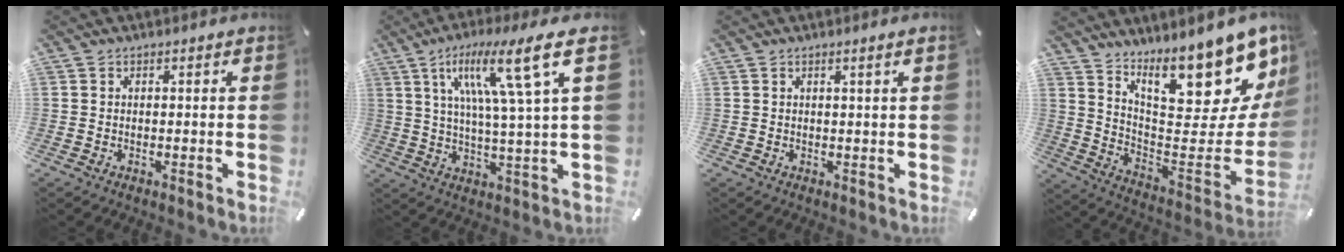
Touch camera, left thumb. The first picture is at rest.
{"total": 18.2, "force": [7.8, 2.5, 16.2], "torque": [-0.279, -0.026, 0.103]}
{"total": 1.3, "force": [0.5, -0.2, 1.2], "torque": [-0.021, -0.003, 0.009]}
{"total": 20.6, "force": [15.7, 6.9, 11.4], "torque": [-0.126, -0.138, 0.259]}